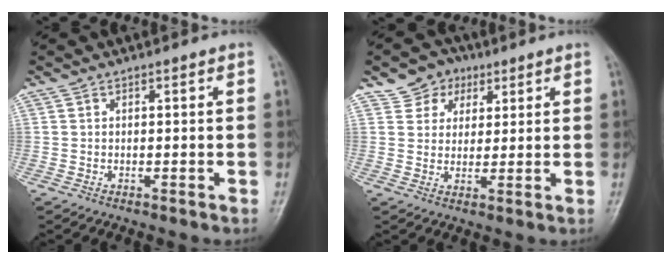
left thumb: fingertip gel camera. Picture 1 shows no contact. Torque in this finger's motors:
{"motor_torque": [0.04, 0.11, -0.14, -0.12, -0.01]}